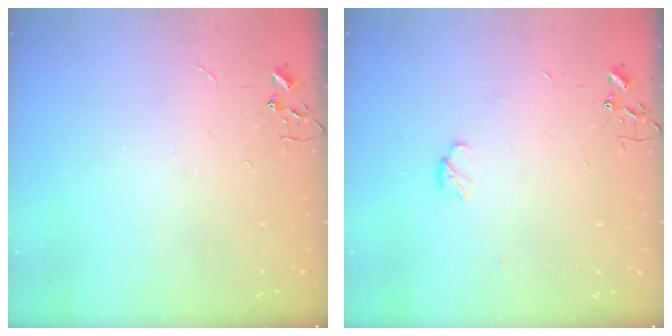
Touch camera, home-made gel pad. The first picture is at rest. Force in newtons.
{"total": 4.5, "press": 4.4, "slide": 1.2}